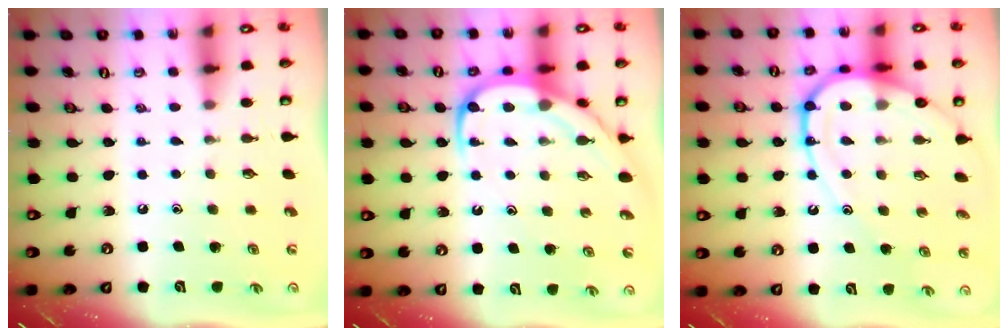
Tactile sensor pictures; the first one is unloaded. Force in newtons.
{"total": 10.9, "press": 10.9, "slide": 1.2}
{"total": 14.9, "press": 14.8, "slide": 1.2}